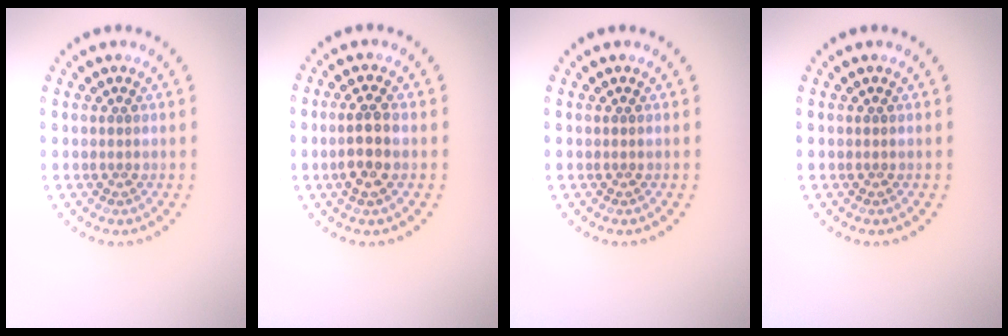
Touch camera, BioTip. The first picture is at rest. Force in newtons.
{"total": 2.7, "press": 2.5, "slide": 1.1}
{"total": 0.0}
{"total": 0.0}